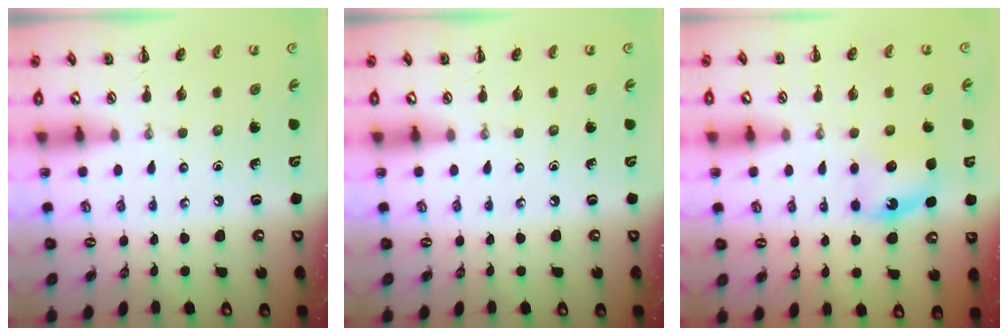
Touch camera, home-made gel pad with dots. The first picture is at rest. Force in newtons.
{"total": 0.0}
{"total": 5.4, "press": 5.3, "slide": 0.9}